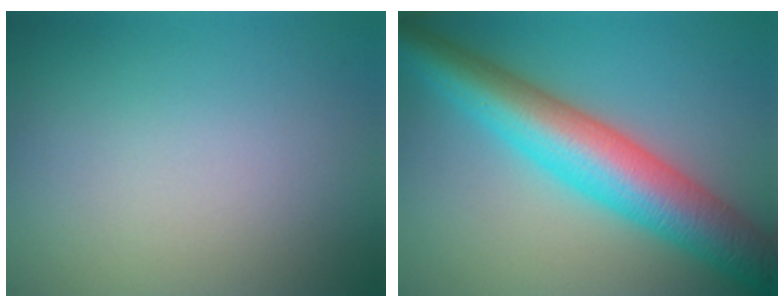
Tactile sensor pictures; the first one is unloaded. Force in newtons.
{"total": 9.2, "press": 9.2, "slide": 0.2}